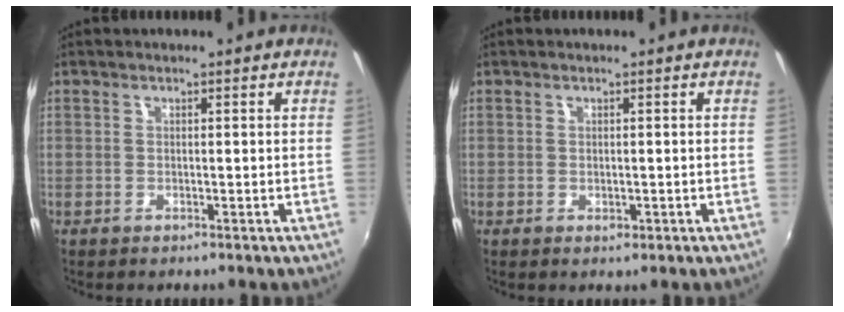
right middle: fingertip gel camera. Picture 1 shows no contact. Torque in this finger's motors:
{"motor_torque": [-0.32, 0.44, -0.01, -0.01]}